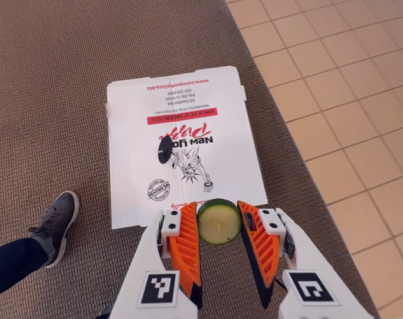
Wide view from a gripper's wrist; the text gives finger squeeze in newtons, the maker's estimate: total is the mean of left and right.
{"total": 7.1, "left": 7.3, "right": 6.8}